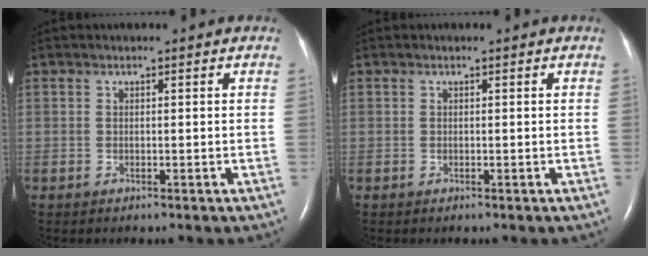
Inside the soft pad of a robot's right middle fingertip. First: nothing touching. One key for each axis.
{"total": 0.0}